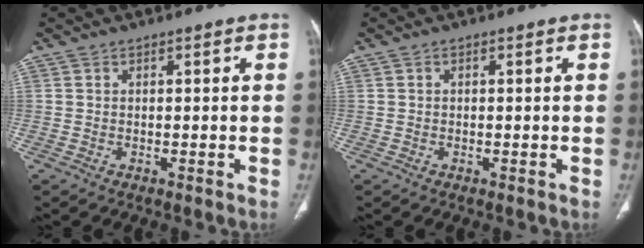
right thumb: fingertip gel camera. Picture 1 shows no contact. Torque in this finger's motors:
{"motor_torque": [-0.30, -0.16, -0.34, 0.19, 0.02]}